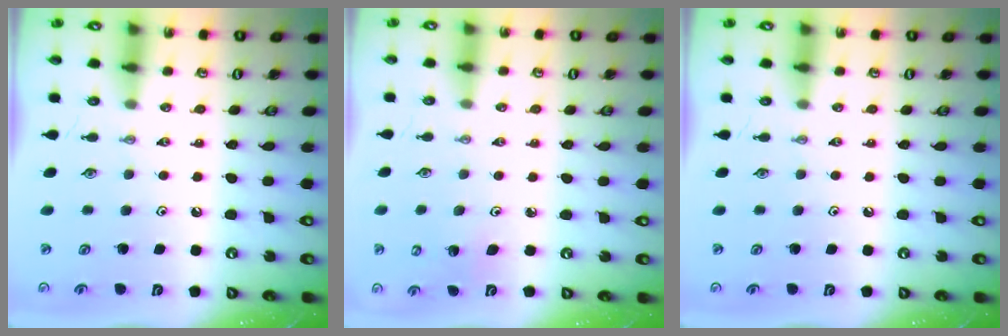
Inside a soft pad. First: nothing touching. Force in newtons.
{"total": 2.8, "press": 2.7, "slide": 1.0}
{"total": 0.0}